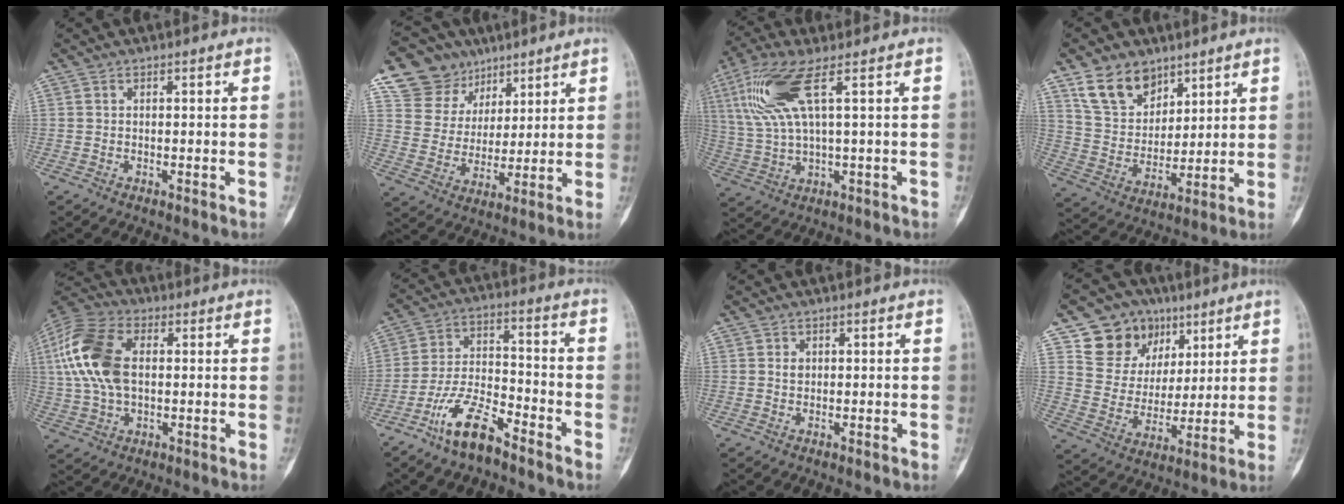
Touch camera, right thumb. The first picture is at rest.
{"total": 13.2, "force": [8.3, 10.1, 1.9], "torque": [0.003, -0.027, 0.159]}
{"total": 11.6, "force": [4.2, 2.6, 10.4], "torque": [-0.261, 0.000, 0.090]}
{"total": 11.7, "force": [7.8, 7.6, 4.4], "torque": [-0.054, -0.037, 0.154]}
{"total": 16.0, "force": [2.3, 9.4, 12.7], "torque": [-0.273, 0.017, 0.039]}
{"total": 10.9, "force": [-7.6, 4.0, 6.8], "torque": [-0.131, 0.055, -0.148]}
{"total": 1.2, "force": [0.2, 0.9, 0.7], "torque": [-0.008, 0.002, 0.005]}
{"total": 15.1, "force": [8.1, 12.0, 4.3], "torque": [-0.035, -0.023, 0.151]}